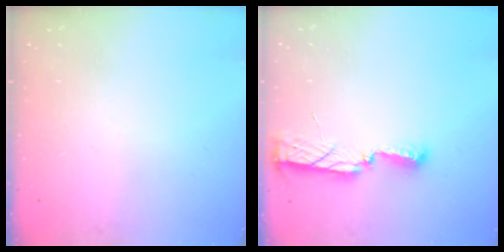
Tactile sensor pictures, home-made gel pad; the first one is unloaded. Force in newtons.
{"total": 8.1, "press": 8.0, "slide": 0.5}